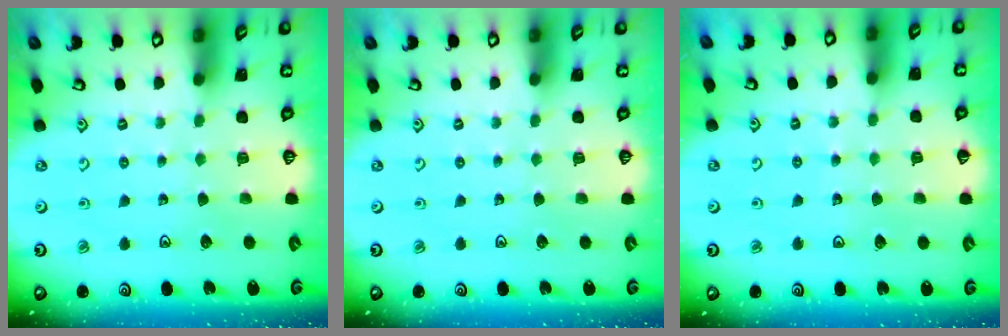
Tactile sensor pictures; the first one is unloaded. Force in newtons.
{"total": 0.0}
{"total": 2.8, "press": 2.8, "slide": 0.3}